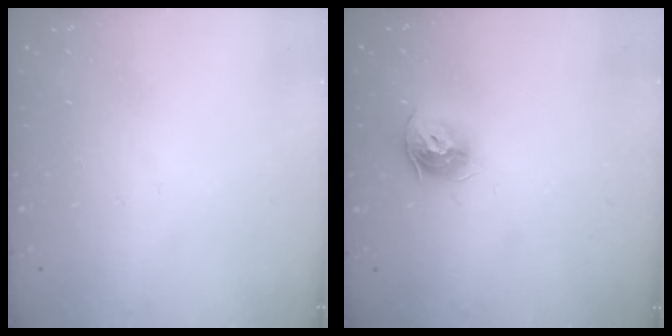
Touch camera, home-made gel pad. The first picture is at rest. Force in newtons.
{"total": 9.5, "press": 9.4, "slide": 0.9}